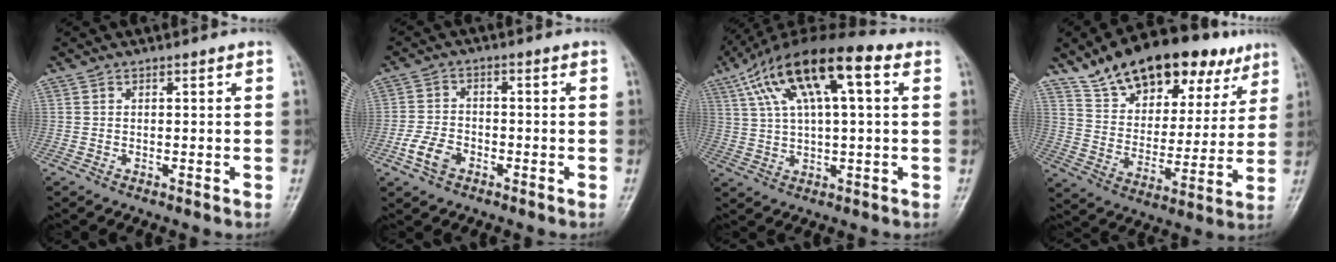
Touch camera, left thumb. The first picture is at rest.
{"total": 5.3, "force": [-2.6, 3.6, 3.0], "torque": [-0.055, 0.015, -0.051]}
{"total": 17.7, "force": [6.8, 6.3, 15.1], "torque": [-0.267, 0.023, 0.113]}
{"total": 23.6, "force": [15.2, 11.8, 13.6], "torque": [-0.172, -0.029, 0.245]}